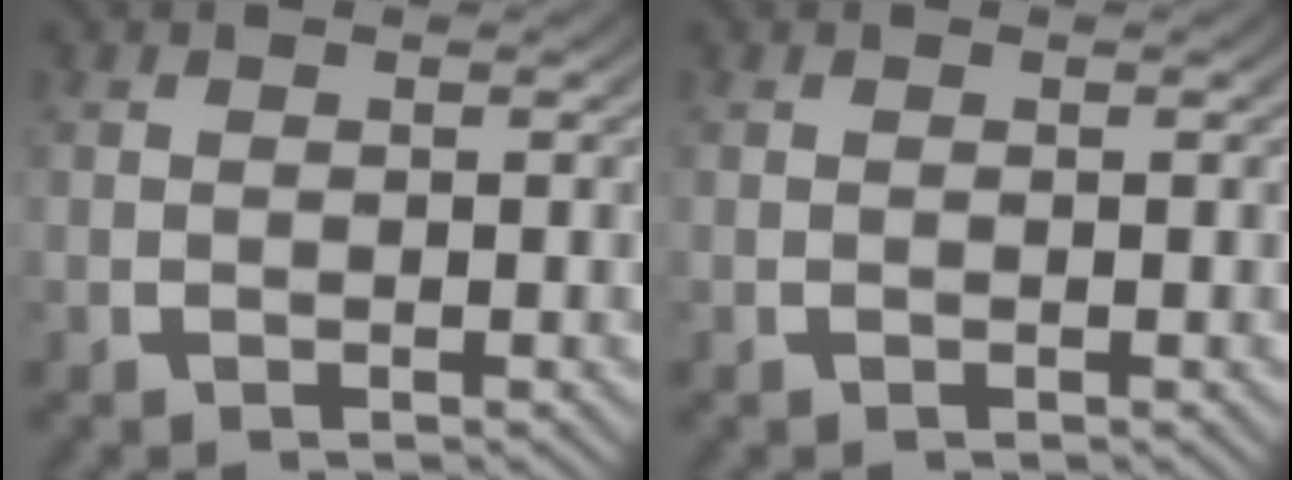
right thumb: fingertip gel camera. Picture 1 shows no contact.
{"total": 0.0}